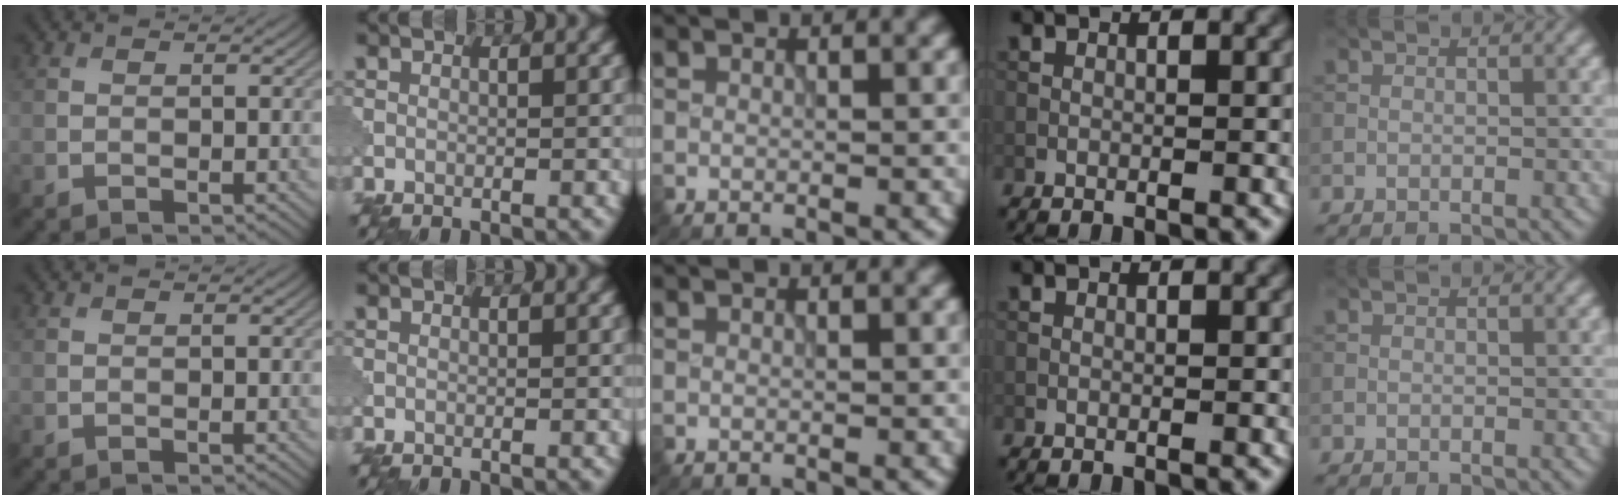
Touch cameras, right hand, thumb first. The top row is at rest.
{}